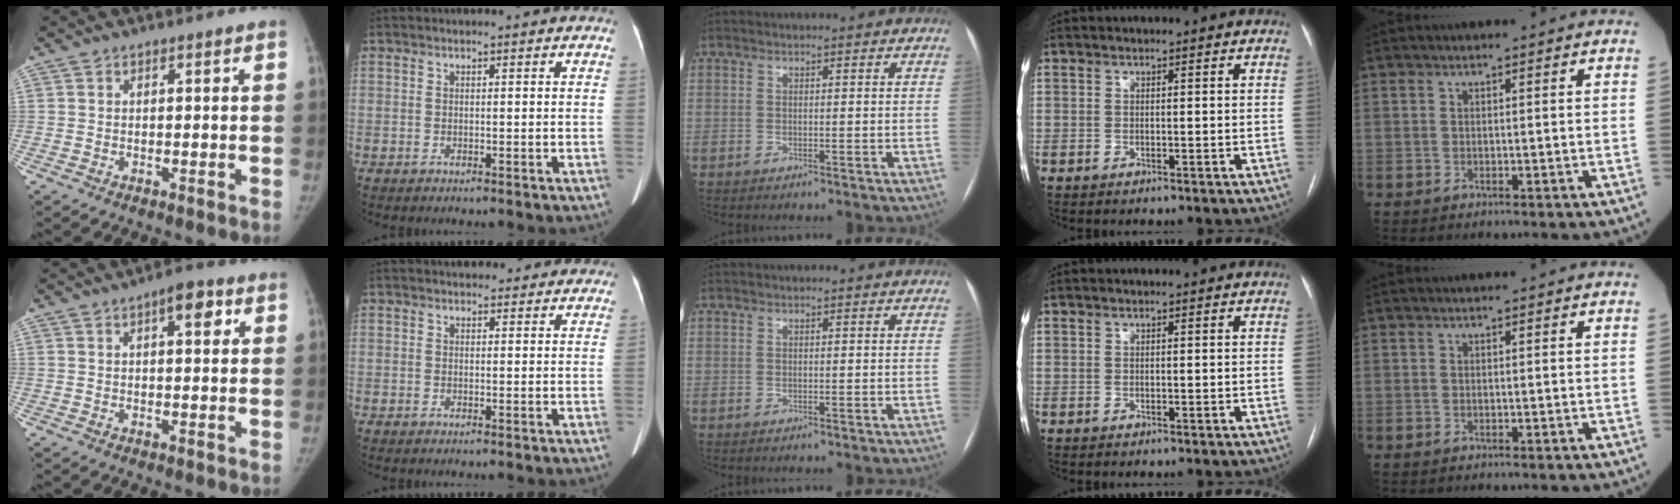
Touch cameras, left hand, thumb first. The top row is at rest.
{"thumb": {"total": 5.3, "force": [2.2, 2.1, 4.3], "torque": [-0.046, -0.002, 0.025]}, "index": {"total": 6.1, "force": [5.3, 2.5, 1.6], "torque": [-0.004, 0.016, 0.058]}}